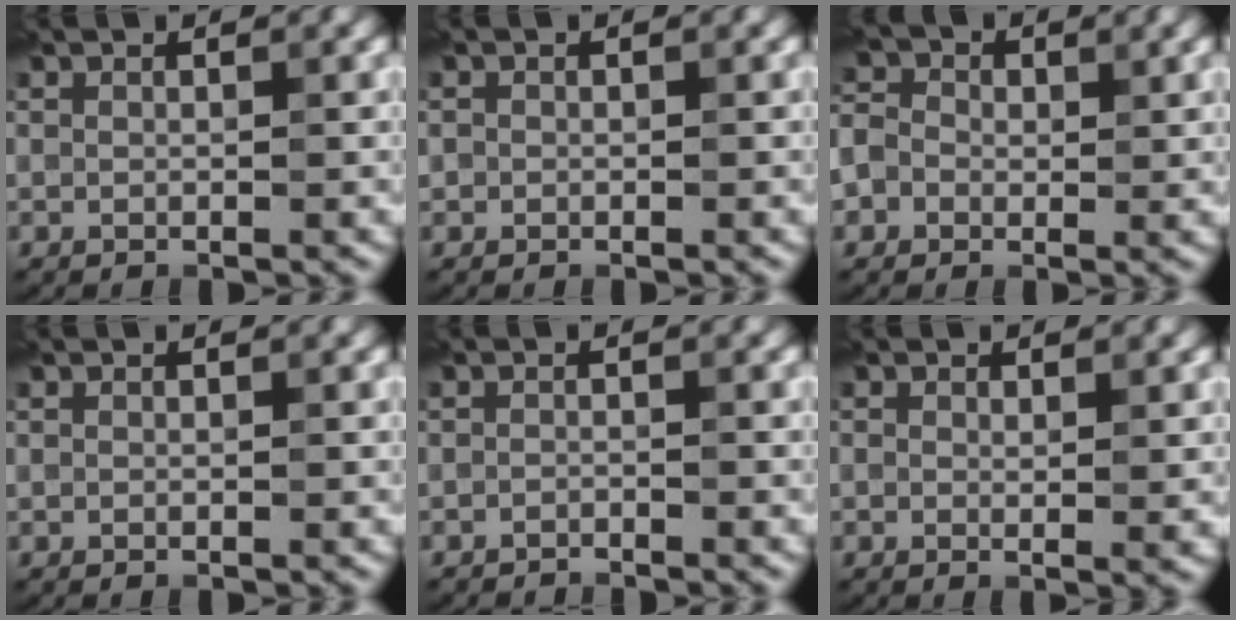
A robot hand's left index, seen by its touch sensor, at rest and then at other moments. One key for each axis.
{"total": 0.9, "fx": 0.2, "fy": 0.9, "fz": 0.2, "tx": 0.004, "ty": 0.006, "tz": -0.003}
{"total": 4.3, "fx": 0.1, "fy": 3.7, "fz": 2.1, "tx": -0.043, "ty": 0.023, "tz": -0.022}
{"total": 0.0}
{"total": 1.3, "fx": -1.3, "fy": 0.0, "fz": 0.0, "tx": 0.000, "ty": 0.001, "tz": -0.024}
{"total": 1.3, "fx": 0.3, "fy": 0.6, "fz": 1.1, "tx": -0.016, "ty": 0.000, "tz": 0.007}